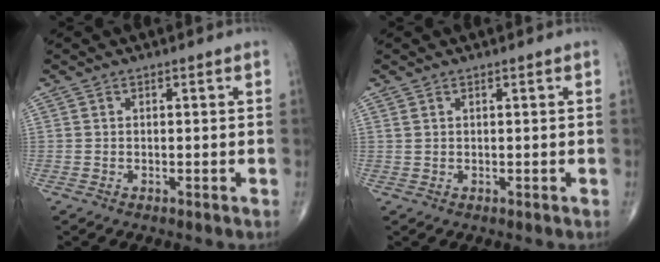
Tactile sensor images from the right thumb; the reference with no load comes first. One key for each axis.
{"total": 0.6, "fx": 0.4, "fy": 0.2, "fz": 0.4, "tx": -0.010, "ty": 0.005, "tz": 0.011}